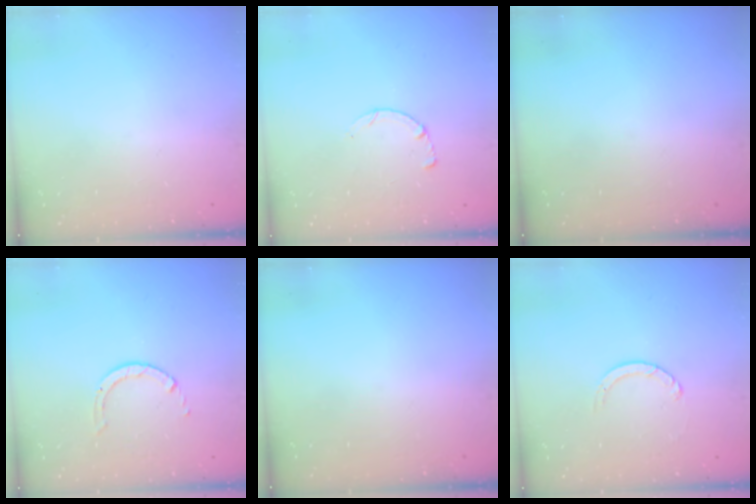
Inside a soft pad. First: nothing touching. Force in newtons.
{"total": 2.6, "press": 2.5, "slide": 0.3}
{"total": 0.0}
{"total": 1.4, "press": 1.4, "slide": 0.1}
{"total": 0.0}
{"total": 1.3, "press": 1.2, "slide": 0.2}